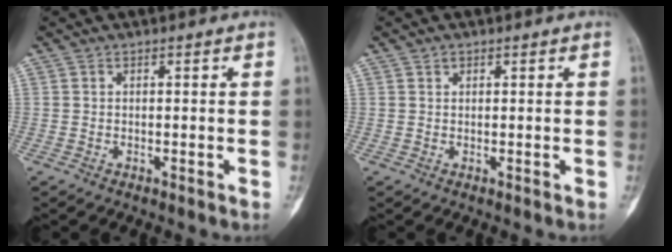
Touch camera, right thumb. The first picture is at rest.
{"total": 0.7, "force": [0.4, 0.4, 0.2], "torque": [0.000, -0.002, 0.007]}